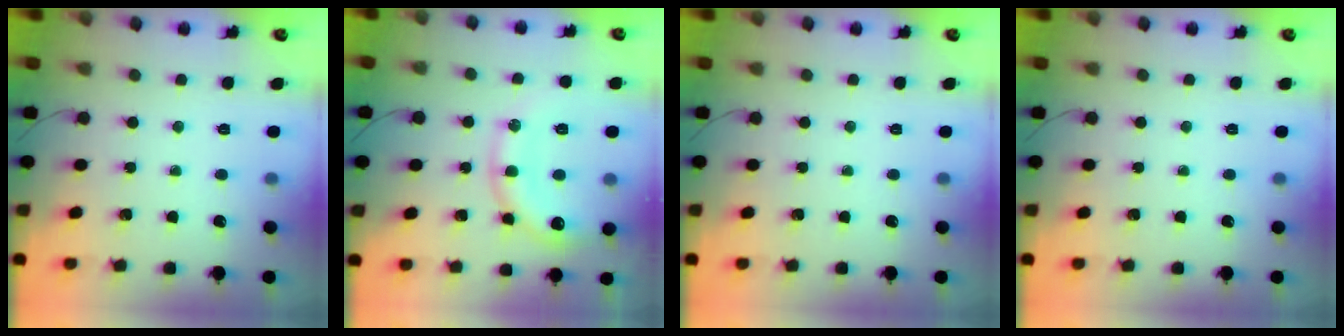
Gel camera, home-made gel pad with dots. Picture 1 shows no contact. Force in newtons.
{"total": 15.3, "press": 15.2, "slide": 1.9}
{"total": 0.0}
{"total": 0.0}